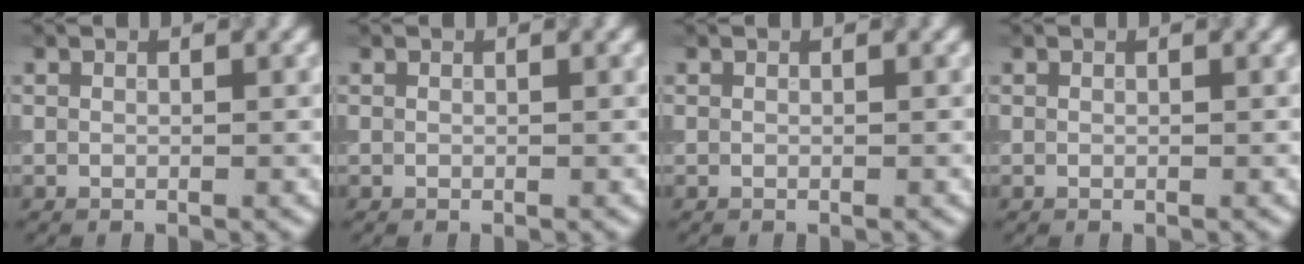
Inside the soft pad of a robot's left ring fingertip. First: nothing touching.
{"total": 0.0}
{"total": 0.0}
{"total": 0.0}